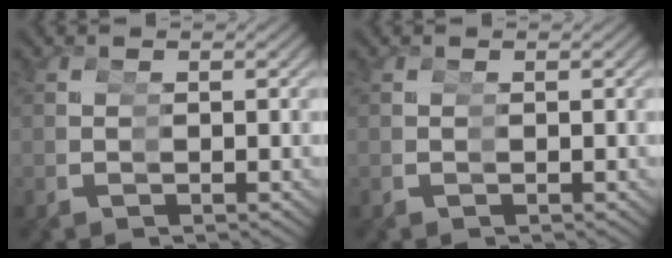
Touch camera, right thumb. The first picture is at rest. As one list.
[{"total": 0.0}]